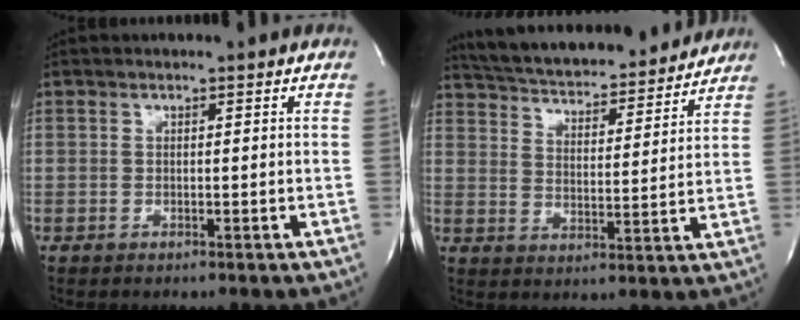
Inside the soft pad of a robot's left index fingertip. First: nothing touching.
{"total": 19.8, "force": [18.4, 3.8, 6.3], "torque": [-0.108, 0.007, 0.261]}